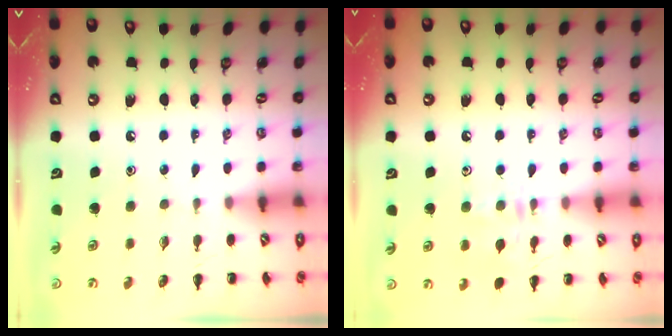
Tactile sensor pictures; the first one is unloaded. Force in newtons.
{"total": 10.3, "press": 10.3, "slide": 0.9}